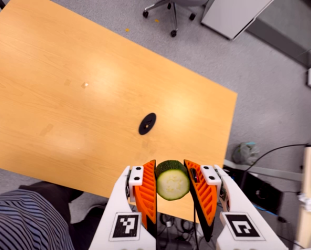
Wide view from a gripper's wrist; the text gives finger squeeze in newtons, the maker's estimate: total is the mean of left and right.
{"total": 10.8, "left": 9.7, "right": 12.0}